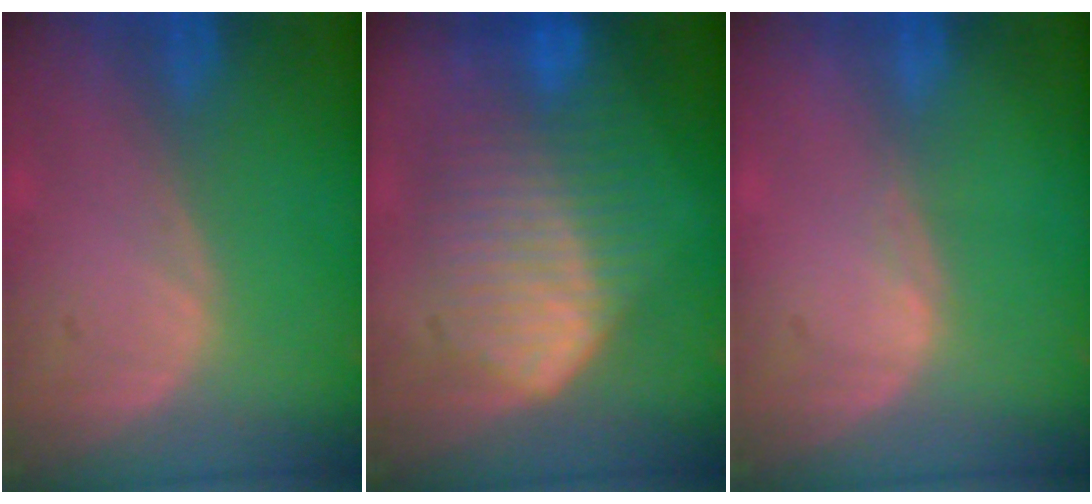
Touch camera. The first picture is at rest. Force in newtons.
{"total": 10.5, "press": 10.4, "slide": 0.5}
{"total": 0.6, "press": 0.5, "slide": 0.4}